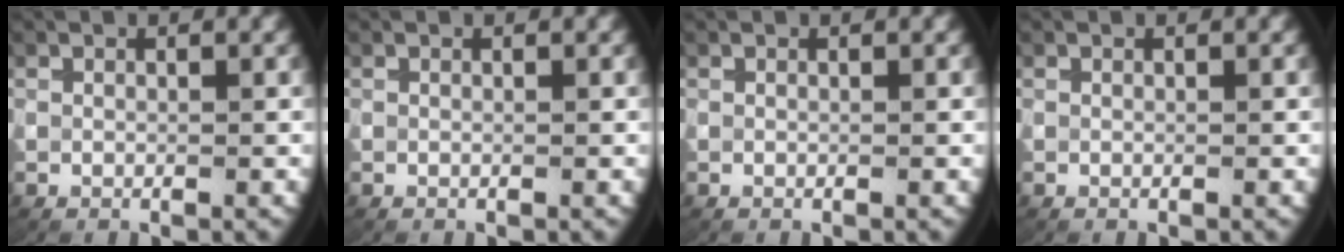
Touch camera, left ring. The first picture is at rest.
{"total": 0.0}
{"total": 0.0}
{"total": 0.0}